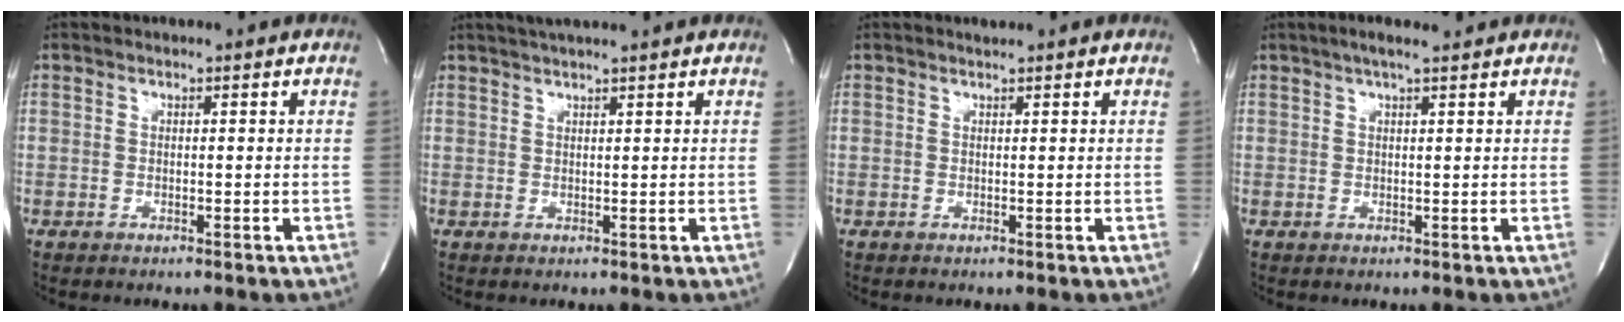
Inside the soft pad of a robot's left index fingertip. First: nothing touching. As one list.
[{"total": 5.4, "force": [4.6, -0.4, 2.8], "torque": [-0.044, 0.025, 0.070]}, {"total": 0.6, "force": [0.6, -0.1, 0.1], "torque": [-0.009, -0.001, 0.012]}, {"total": 3.8, "force": [2.9, 0.2, 2.4], "torque": [-0.042, 0.016, 0.049]}]